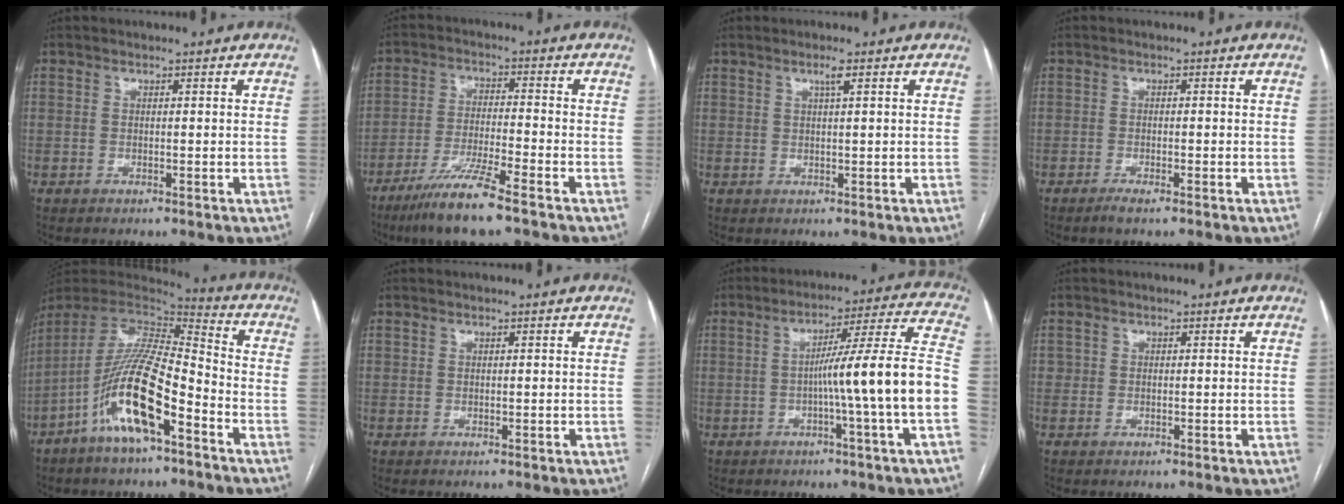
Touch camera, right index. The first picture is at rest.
{"total": 9.4, "force": [-6.7, -0.1, 6.6], "torque": [-0.130, -0.028, -0.126]}
{"total": 1.5, "force": [1.0, -0.1, 1.2], "torque": [-0.020, -0.001, 0.016]}
{"total": 1.5, "force": [-1.1, 0.0, 0.9], "torque": [-0.019, -0.003, -0.023]}
{"total": 16.2, "force": [-7.8, 2.9, 13.9], "torque": [-0.275, -0.006, -0.141]}
{"total": 0.0}
{"total": 10.6, "force": [-2.3, -1.2, 10.3], "torque": [-0.155, 0.016, -0.036]}
{"total": 0.6, "force": [0.0, 0.6, 0.1], "torque": [0.005, 0.005, 0.000]}